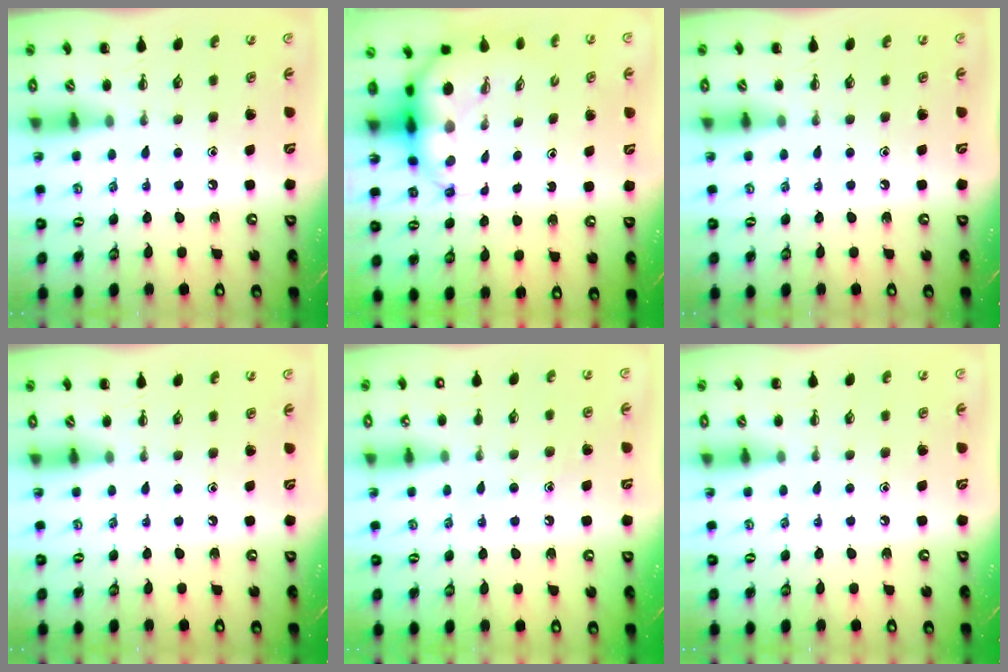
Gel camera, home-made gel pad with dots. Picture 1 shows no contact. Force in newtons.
{"total": 7.0, "press": 6.7, "slide": 2.0}
{"total": 0.0}
{"total": 0.0}
{"total": 8.4, "press": 8.2, "slide": 1.4}
{"total": 3.3, "press": 3.1, "slide": 1.1}